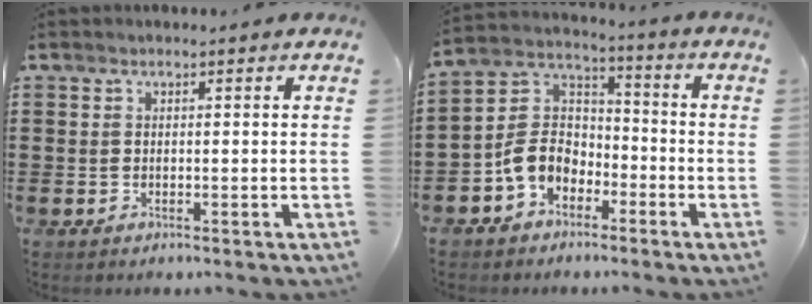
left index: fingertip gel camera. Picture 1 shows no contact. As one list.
[{"total": 7.5, "force": [-4.0, 5.4, 3.2], "torque": [-0.092, 0.013, -0.086]}]